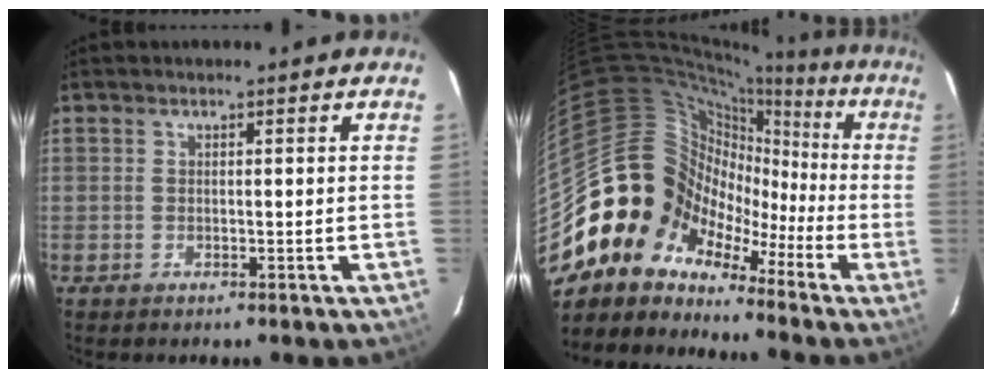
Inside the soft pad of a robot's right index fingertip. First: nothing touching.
{"total": 14.2, "force": [-5.0, 12.7, 4.0], "torque": [-0.081, 0.022, -0.106]}